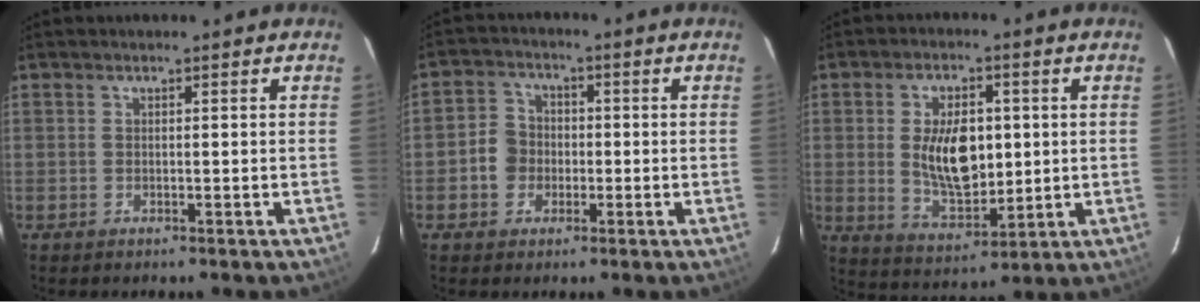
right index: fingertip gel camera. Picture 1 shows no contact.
{"total": 5.6, "force": [-1.4, 5.2, 1.8], "torque": [-0.039, 0.017, -0.023]}
{"total": 11.8, "force": [1.0, 6.4, 9.8], "torque": [-0.177, -0.001, 0.028]}